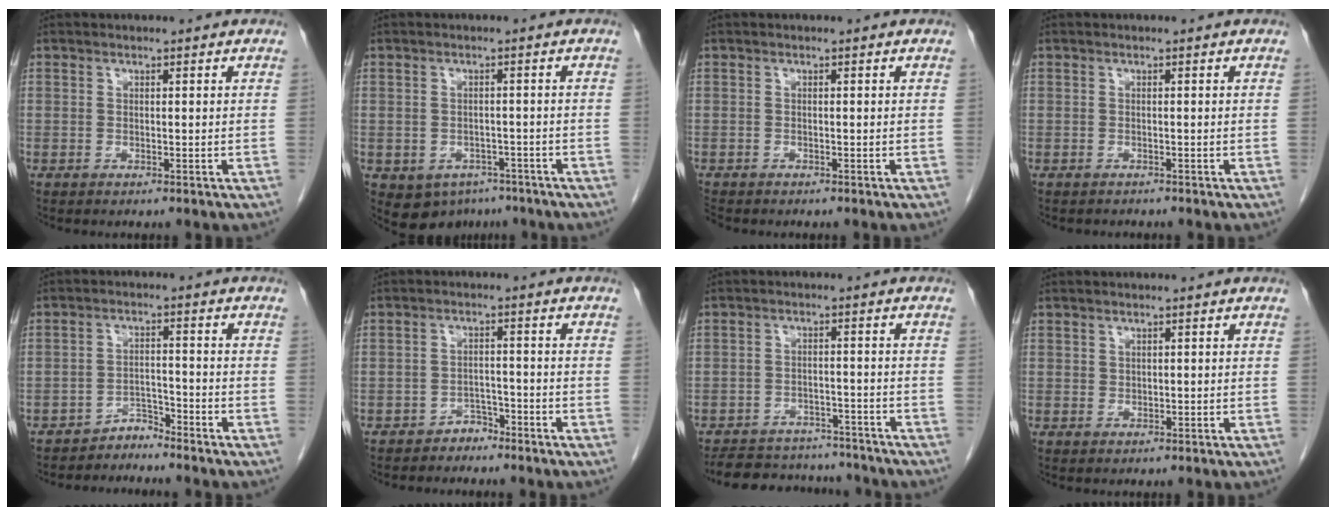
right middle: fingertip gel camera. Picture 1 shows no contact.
{"total": 8.2, "force": [-5.4, 5.9, 2.0], "torque": [-0.031, 0.005, -0.066]}
{"total": 1.6, "force": [-1.4, 0.5, 0.3], "torque": [-0.013, -0.005, -0.025]}
{"total": 0.9, "force": [-0.8, 0.2, -0.1], "torque": [-0.006, -0.001, -0.014]}
{"total": 2.8, "force": [-2.7, 0.4, -0.4], "torque": [0.016, -0.004, -0.047]}
{"total": 2.6, "force": [-2.2, 1.3, 0.3], "torque": [-0.007, 0.006, -0.036]}
{"total": 12.3, "force": [-11.4, 4.0, 2.7], "torque": [-0.042, 0.012, -0.152]}
{"total": 0.6, "force": [0.3, 0.5, 0.1], "torque": [0.006, 0.000, 0.003]}